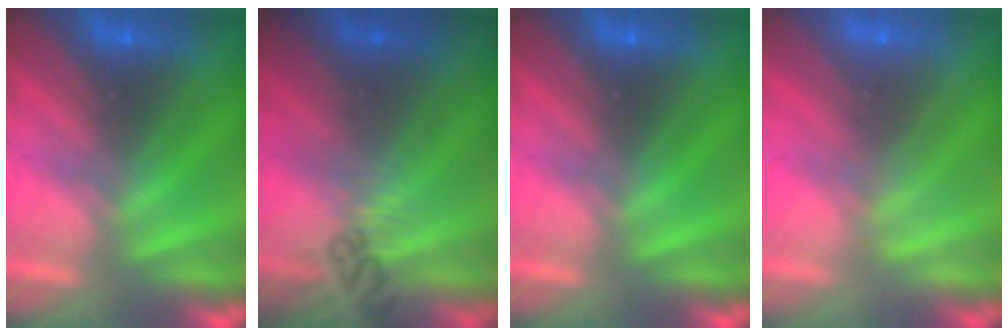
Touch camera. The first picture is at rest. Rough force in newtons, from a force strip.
{"total": 2.4}
{"total": 0.0}
{"total": 1.8}